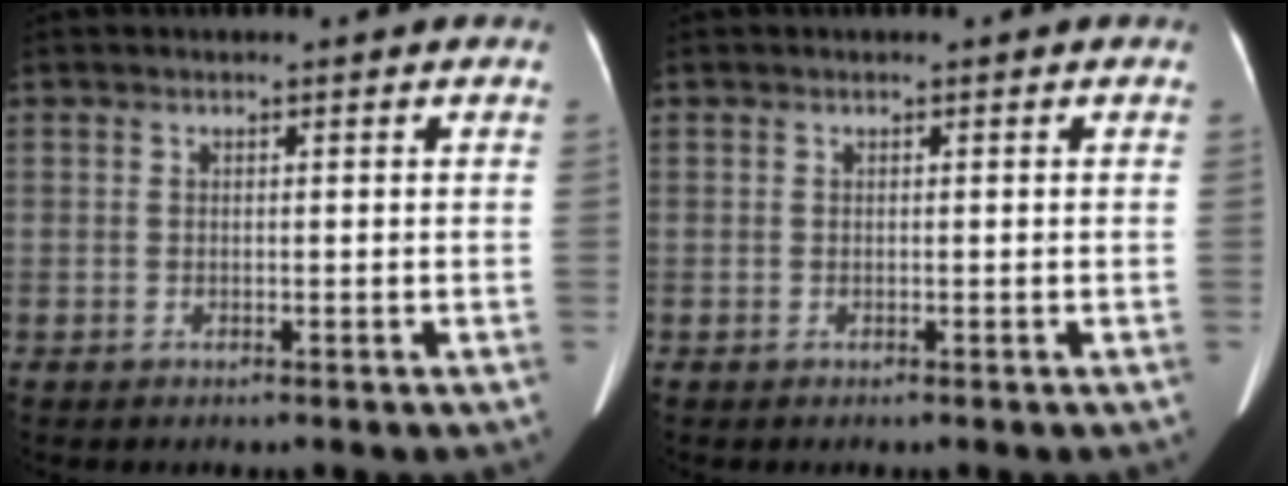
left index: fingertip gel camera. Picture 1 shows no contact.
{"total": 0.0}